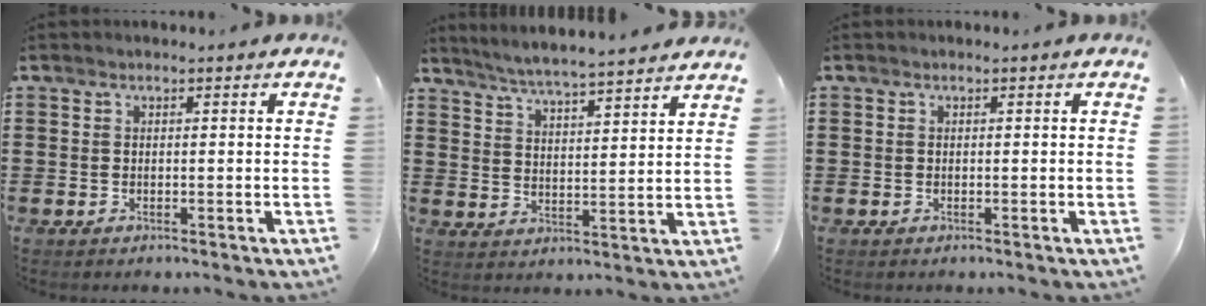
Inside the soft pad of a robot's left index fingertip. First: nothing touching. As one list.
[{"total": 4.9, "force": [4.8, -0.7, 1.0], "torque": [-0.039, -0.031, 0.082]}, {"total": 0.0}]